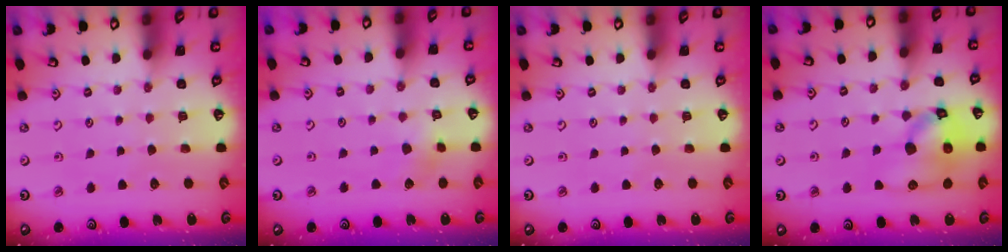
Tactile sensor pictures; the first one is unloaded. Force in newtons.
{"total": 4.1, "press": 4.1, "slide": 0.3}
{"total": 0.0}
{"total": 14.9, "press": 14.8, "slide": 1.9}